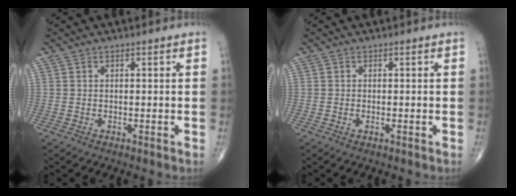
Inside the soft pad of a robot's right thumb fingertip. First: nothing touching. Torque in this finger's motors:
{"motor_torque": [-0.21, 0.07, -0.18, -0.12, -0.03]}